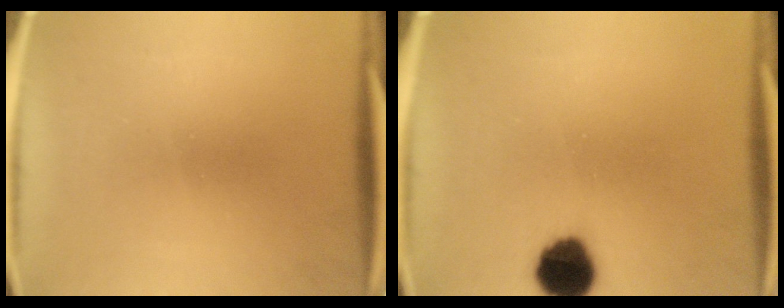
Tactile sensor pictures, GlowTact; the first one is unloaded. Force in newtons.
{"total": 9.5}